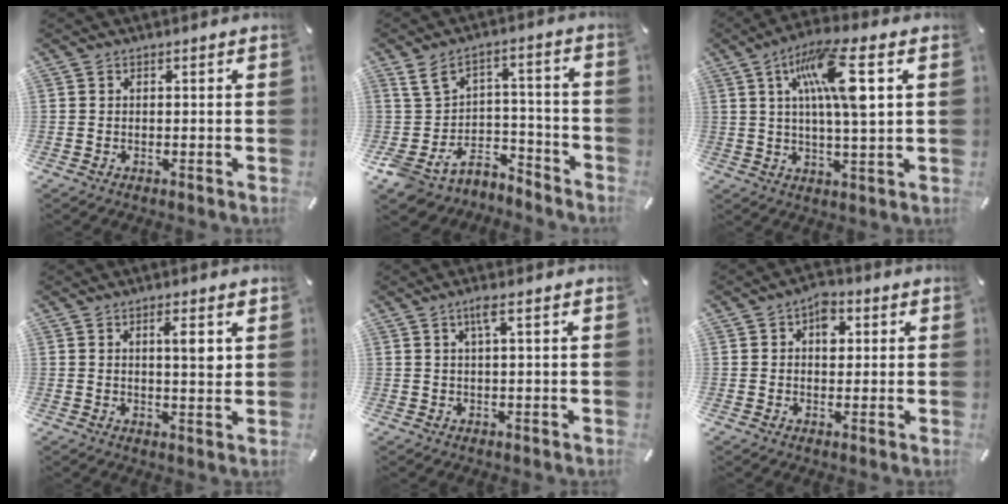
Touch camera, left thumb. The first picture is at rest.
{"total": 8.6, "force": [-1.9, 6.9, 4.7], "torque": [-0.080, 0.013, -0.032]}
{"total": 13.7, "force": [4.7, 3.3, 12.4], "torque": [-0.238, -0.001, 0.071]}
{"total": 4.8, "force": [1.9, 1.1, 4.2], "torque": [-0.063, -0.005, 0.023]}
{"total": 3.5, "force": [1.6, 0.3, 3.1], "torque": [-0.065, 0.004, 0.024]}
{"total": 5.2, "force": [1.5, 3.6, 3.4], "torque": [-0.030, -0.007, 0.017]}